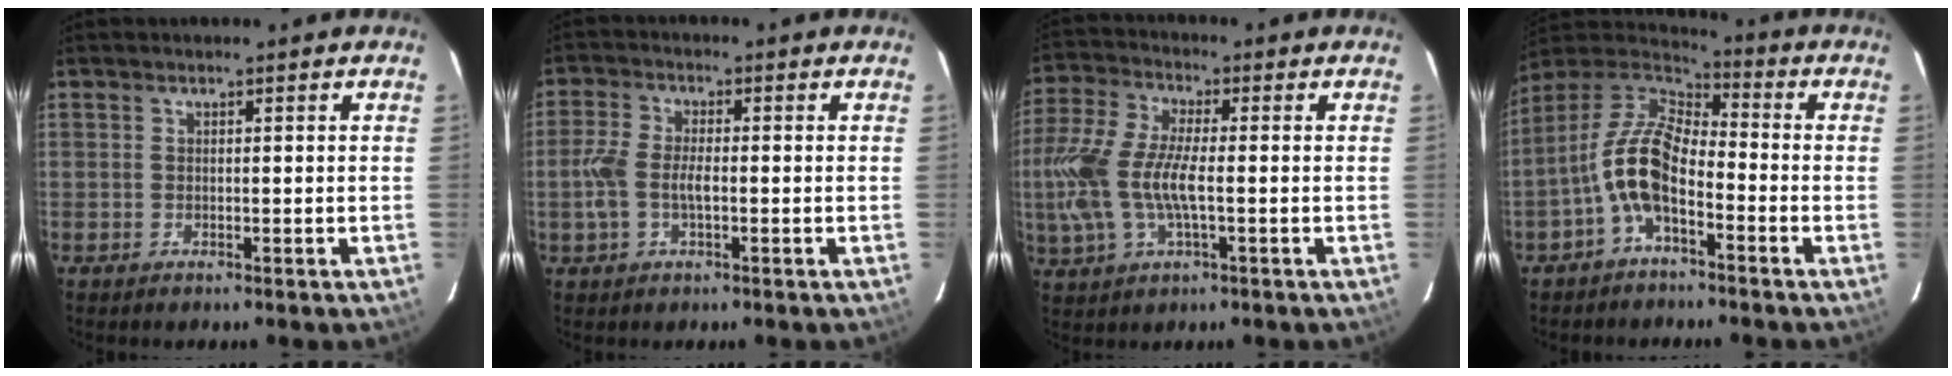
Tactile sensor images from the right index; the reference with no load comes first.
{"total": 5.5, "force": [-1.2, 2.6, 4.7], "torque": [-0.104, 0.005, -0.023]}
{"total": 14.2, "force": [-1.6, 5.5, 13.0], "torque": [-0.284, 0.002, -0.034]}
{"total": 11.1, "force": [-4.3, 4.9, 9.0], "torque": [-0.187, 0.014, -0.089]}